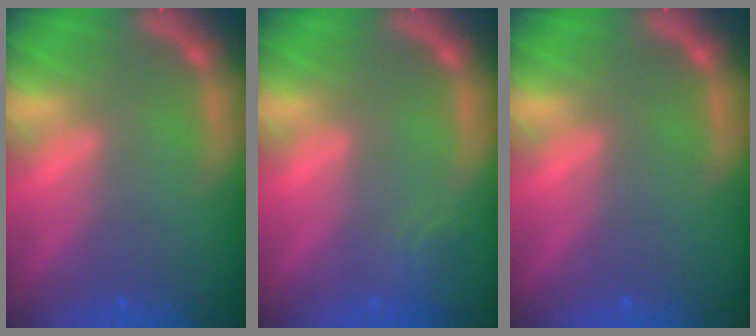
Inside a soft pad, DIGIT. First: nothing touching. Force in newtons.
{"total": 1.9}
{"total": 0.0}